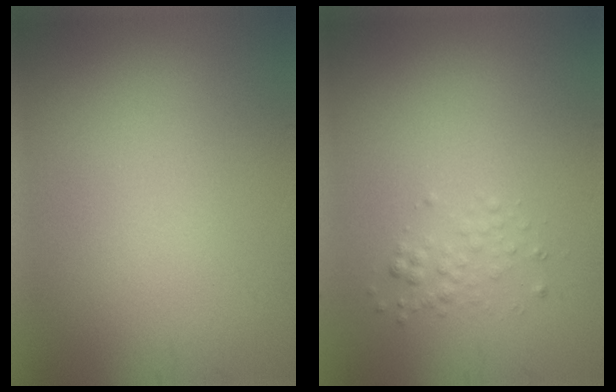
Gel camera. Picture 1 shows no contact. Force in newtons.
{"total": 1.2, "press": 1.2, "slide": 0.1}